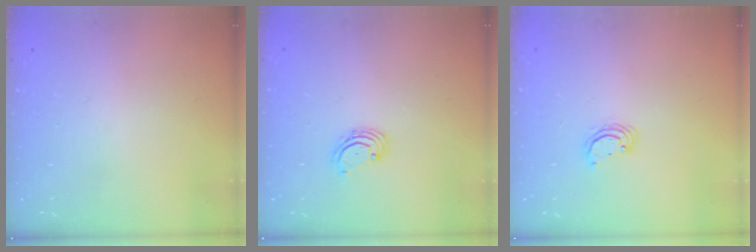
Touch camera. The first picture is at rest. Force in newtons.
{"total": 1.8, "press": 1.7, "slide": 0.6}
{"total": 2.8, "press": 2.8, "slide": 0.2}